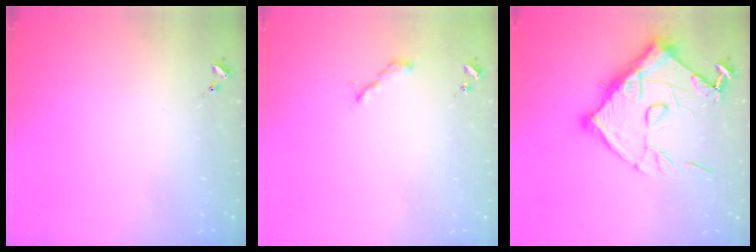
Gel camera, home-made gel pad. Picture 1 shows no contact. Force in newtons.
{"total": 2.2, "press": 2.2, "slide": 0.2}
{"total": 15.4, "press": 15.4, "slide": 1.0}